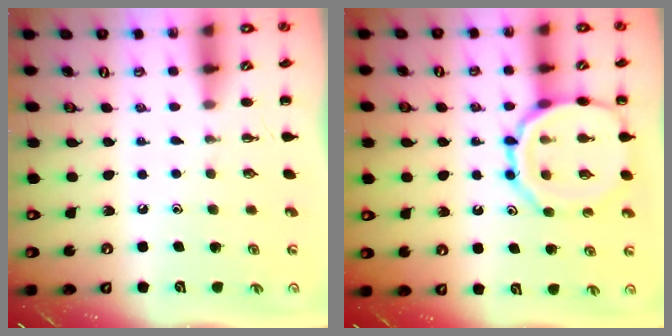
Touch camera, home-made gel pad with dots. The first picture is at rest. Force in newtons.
{"total": 14.6, "press": 14.6, "slide": 1.6}